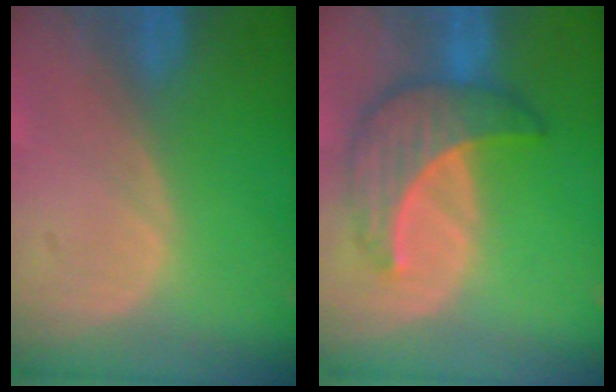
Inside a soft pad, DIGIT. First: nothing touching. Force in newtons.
{"total": 7.5, "press": 7.5, "slide": 0.3}